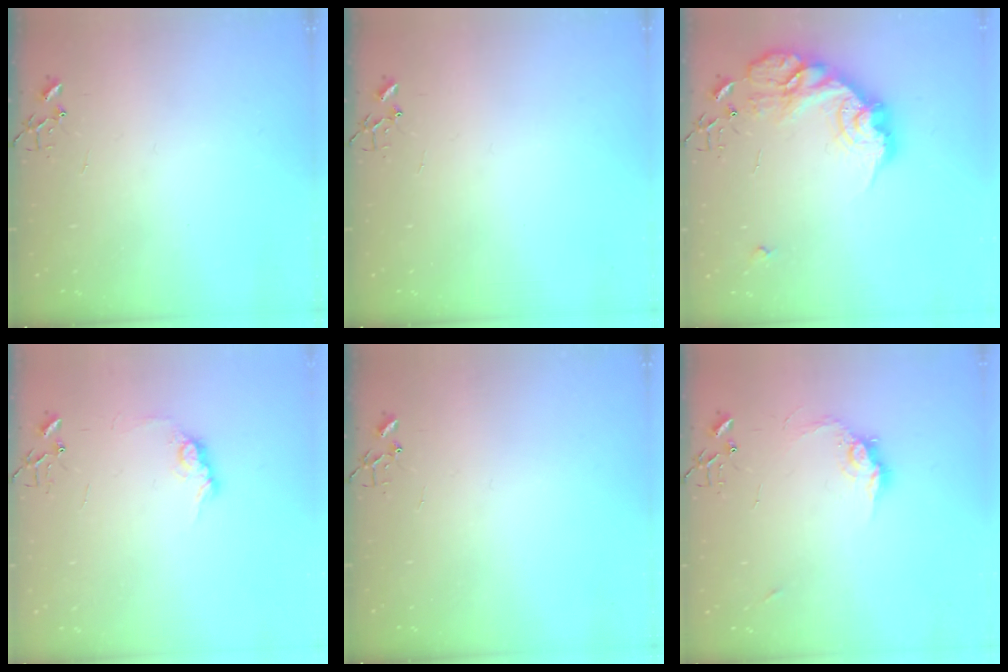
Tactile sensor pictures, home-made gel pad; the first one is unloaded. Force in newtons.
{"total": 0.0}
{"total": 19.5, "press": 19.5, "slide": 1.3}
{"total": 9.0, "press": 9.0, "slide": 0.4}
{"total": 0.0}
{"total": 9.8, "press": 9.8, "slide": 0.6}